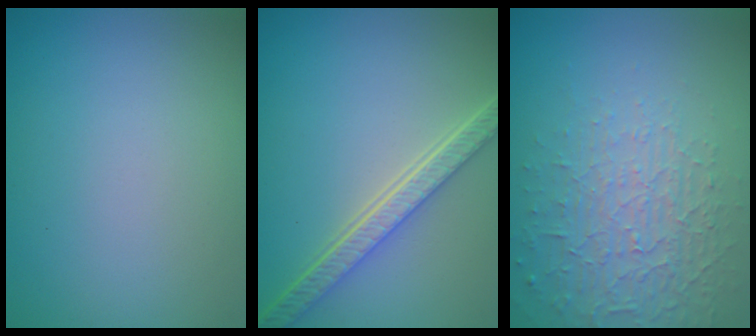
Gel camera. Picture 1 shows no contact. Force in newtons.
{"total": 5.0, "press": 3.7, "slide": 3.3}
{"total": 5.3, "press": 3.2, "slide": 4.3}